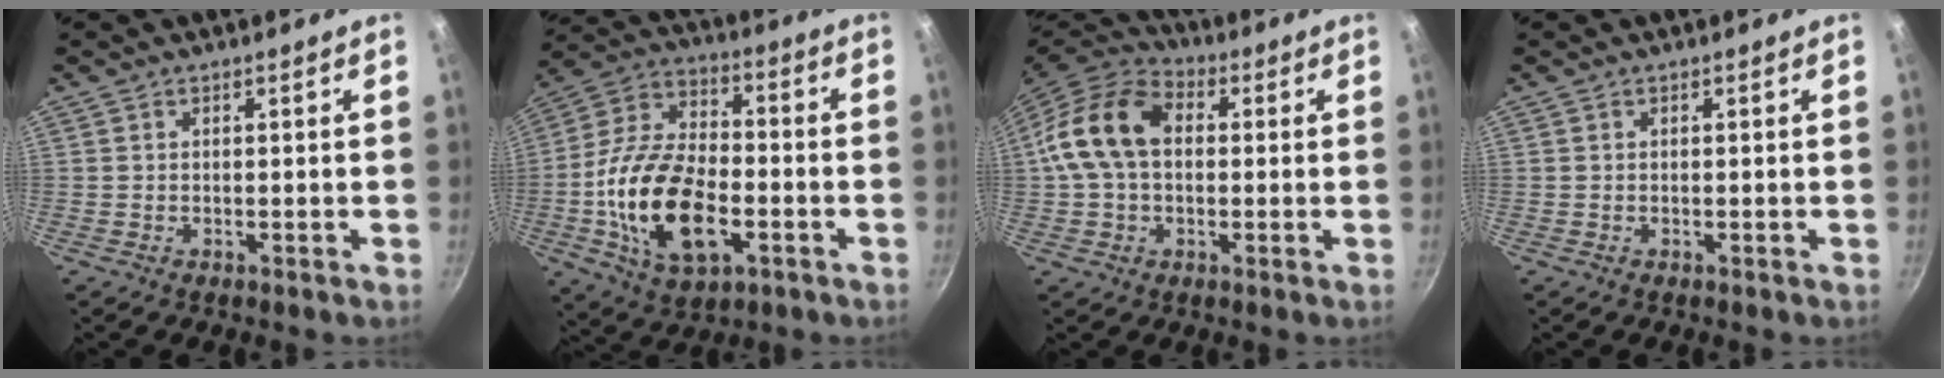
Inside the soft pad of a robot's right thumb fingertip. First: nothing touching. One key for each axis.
{"total": 20.6, "fx": -5.0, "fy": 11.5, "fz": 16.2, "tx": -0.299, "ty": 0.028, "tz": -0.096}
{"total": 14.0, "fx": 1.3, "fy": 9.8, "fz": 9.9, "tx": -0.161, "ty": 0.028, "tz": 0.006}
{"total": 0.0}